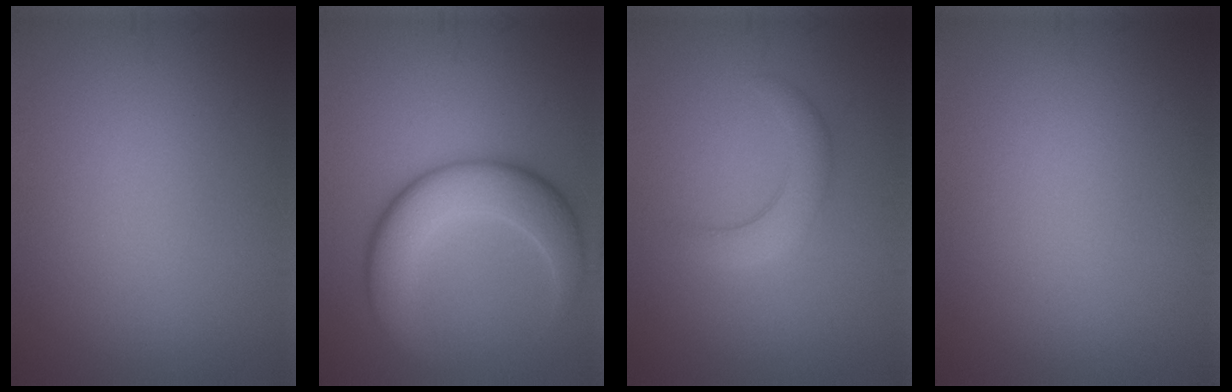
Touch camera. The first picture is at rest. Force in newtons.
{"total": 6.9, "press": 6.9, "slide": 0.1}
{"total": 2.6, "press": 2.6, "slide": 0.2}
{"total": 0.0}